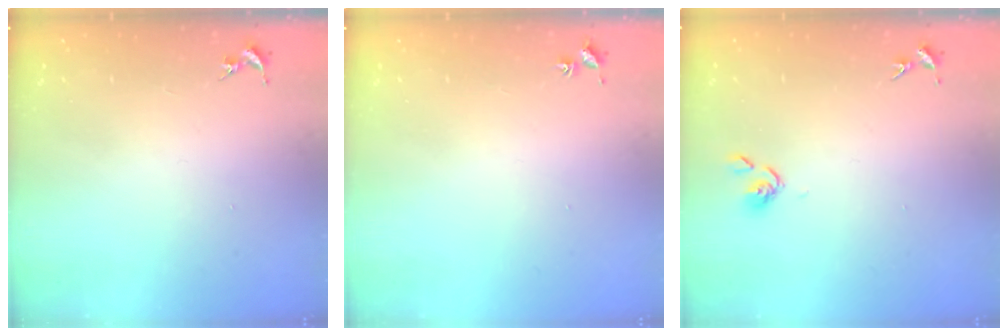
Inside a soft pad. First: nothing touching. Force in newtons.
{"total": 1.8, "press": 1.8, "slide": 0.2}
{"total": 4.3, "press": 4.2, "slide": 0.6}